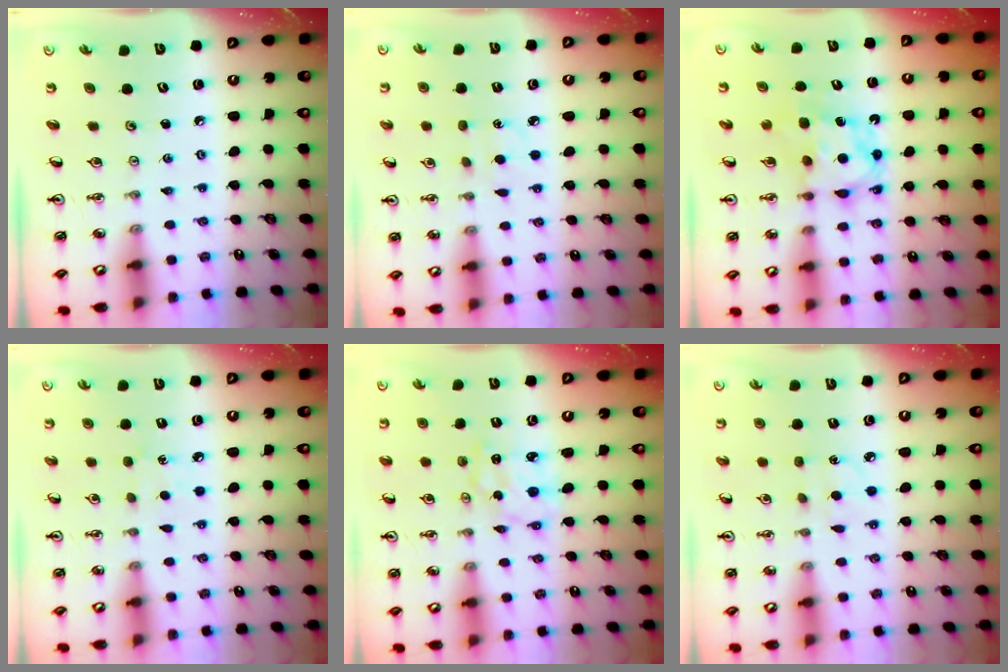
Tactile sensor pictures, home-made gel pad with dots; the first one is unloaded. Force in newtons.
{"total": 3.6, "press": 3.6, "slide": 0.5}
{"total": 6.9, "press": 6.9, "slide": 0.4}
{"total": 4.2, "press": 4.2, "slide": 0.5}
{"total": 1.8, "press": 1.8, "slide": 0.1}
{"total": 4.7, "press": 4.7, "slide": 0.5}